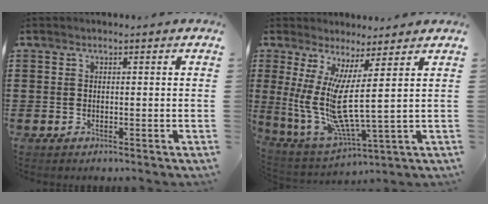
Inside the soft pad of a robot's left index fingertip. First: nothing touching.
{"total": 9.9, "force": [2.8, 0.5, 9.5], "torque": [-0.225, -0.061, 0.041]}